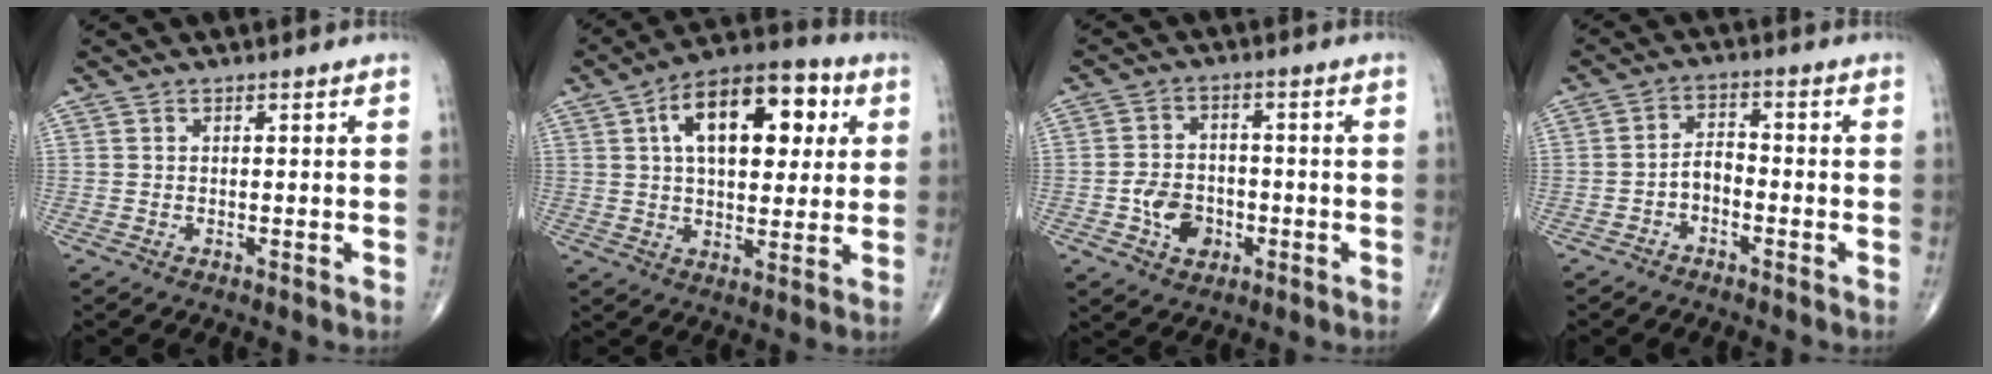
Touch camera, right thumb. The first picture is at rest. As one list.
[{"total": 18.4, "force": [5.4, 9.7, 14.6], "torque": [-0.190, 0.012, 0.075]}, {"total": 7.2, "force": [-2.3, 5.4, 4.2], "torque": [-0.051, 0.014, -0.041]}, {"total": 3.6, "force": [-1.9, 2.1, 2.3], "torque": [-0.032, 0.024, -0.042]}]